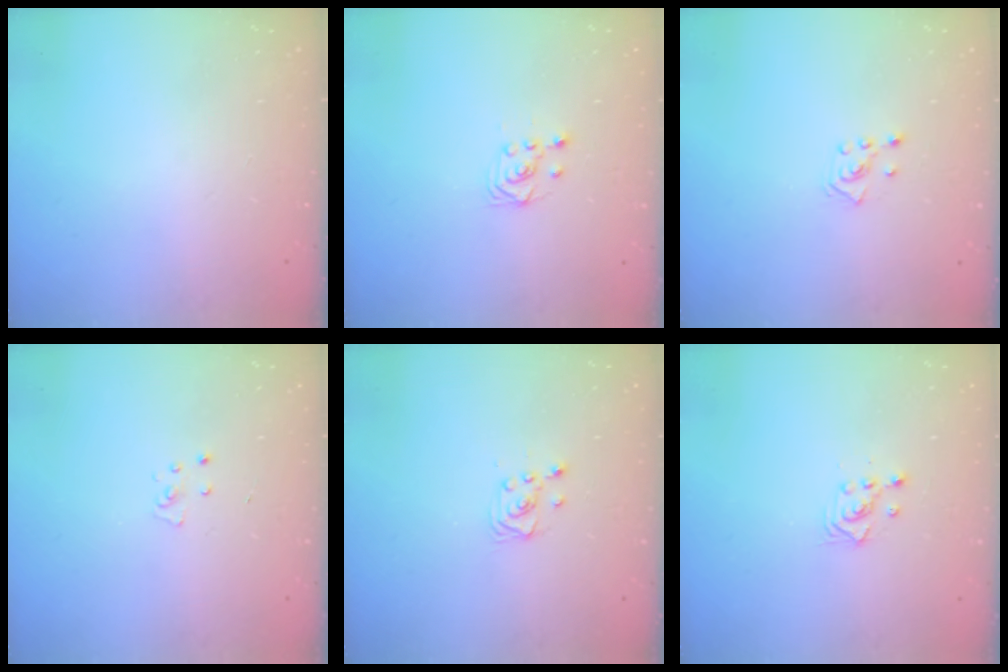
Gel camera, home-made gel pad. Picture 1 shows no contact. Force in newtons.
{"total": 2.5, "press": 2.2, "slide": 1.2}
{"total": 2.8, "press": 2.7, "slide": 0.7}
{"total": 2.7, "press": 2.7, "slide": 0.3}
{"total": 2.9, "press": 2.9, "slide": 0.4}
{"total": 2.3, "press": 2.3, "slide": 0.3}